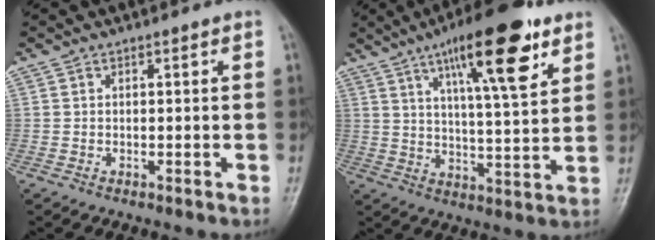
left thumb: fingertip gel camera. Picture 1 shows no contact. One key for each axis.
{"total": 17.3, "fx": 9.2, "fy": 4.3, "fz": 14.0, "tx": -0.197, "ty": -0.035, "tz": 0.143}